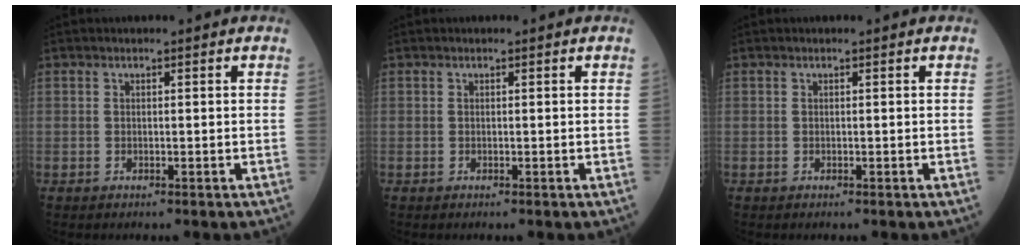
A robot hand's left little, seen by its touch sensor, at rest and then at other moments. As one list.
[{"total": 0.0}, {"total": 0.0}]